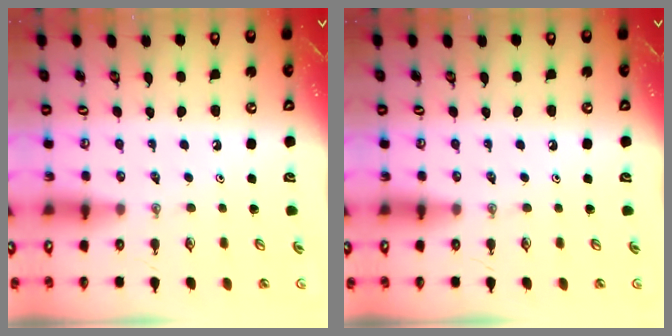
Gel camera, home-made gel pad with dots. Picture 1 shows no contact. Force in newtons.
{"total": 0.0}